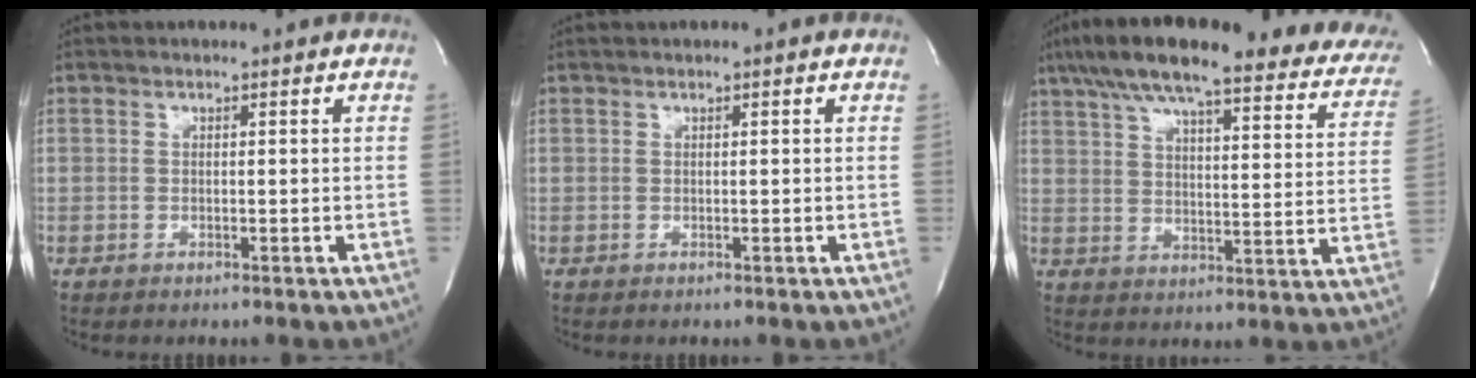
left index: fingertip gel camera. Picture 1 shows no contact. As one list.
[{"total": 0.0}, {"total": 29.6, "force": [23.2, 6.8, 17.1], "torque": [-0.249, 0.016, 0.287]}]